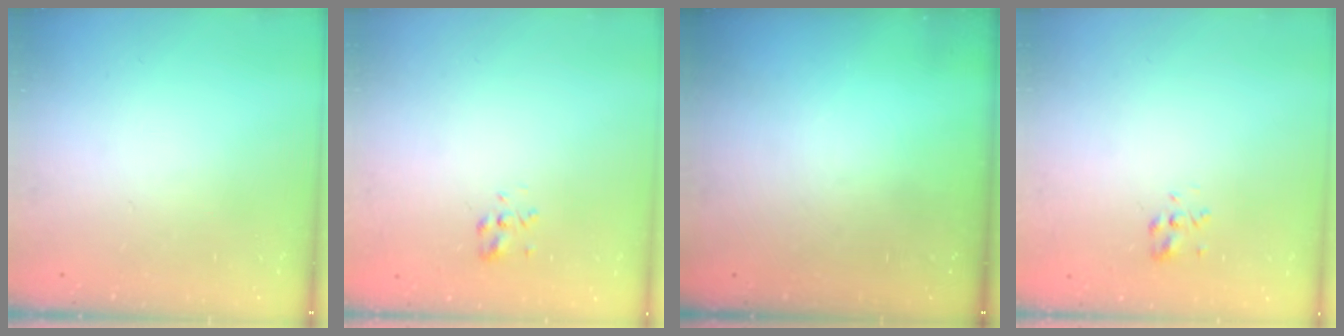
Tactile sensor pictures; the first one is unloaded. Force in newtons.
{"total": 1.4, "press": 1.2, "slide": 0.7}
{"total": 0.0}
{"total": 1.4, "press": 1.2, "slide": 0.7}